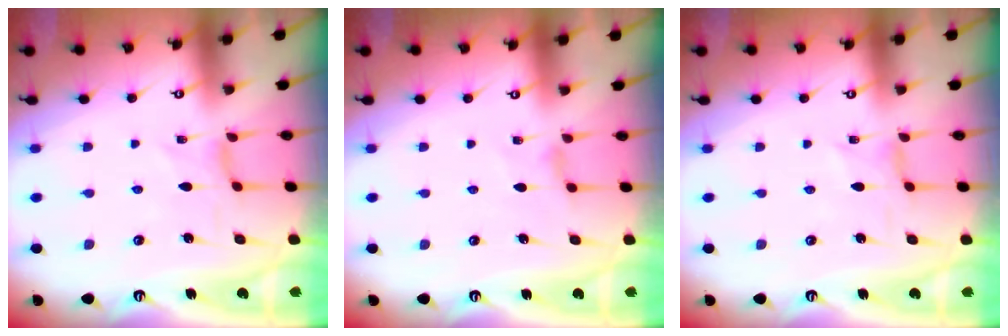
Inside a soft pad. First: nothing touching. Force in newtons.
{"total": 1.4, "press": 1.3, "slide": 0.4}
{"total": 0.0}